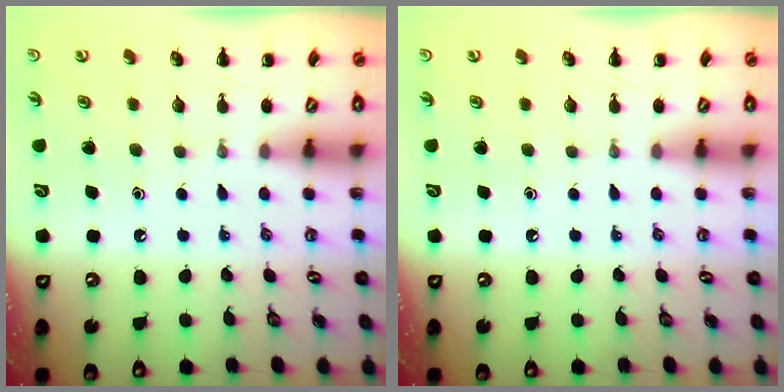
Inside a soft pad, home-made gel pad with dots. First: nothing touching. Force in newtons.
{"total": 0.0}